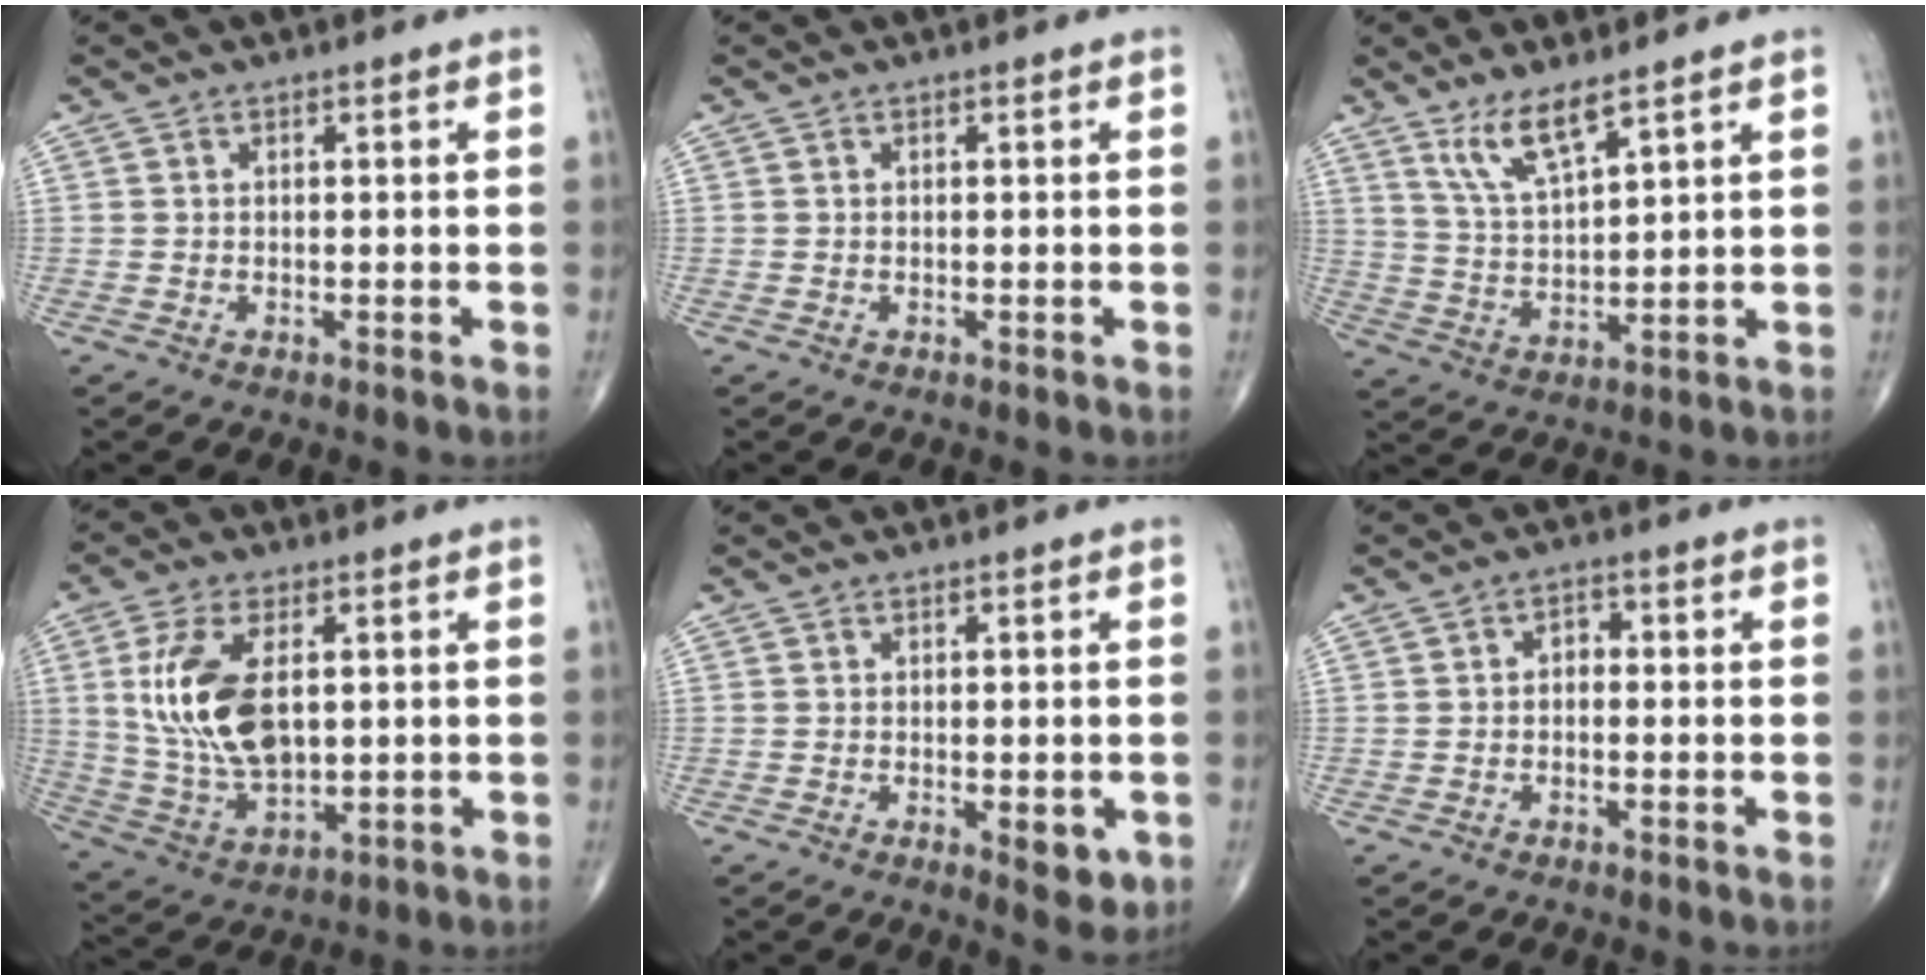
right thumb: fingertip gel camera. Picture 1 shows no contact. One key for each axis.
{"total": 0.0}
{"total": 7.6, "fx": 5.3, "fy": 1.6, "fz": 5.2, "tx": -0.102, "ty": -0.037, "tz": 0.112}
{"total": 14.8, "fx": 2.6, "fy": 7.9, "fz": 12.3, "tx": -0.245, "ty": -0.010, "tz": 0.061}
{"total": 4.4, "fx": -1.1, "fy": 1.9, "fz": 3.8, "tx": -0.036, "ty": -0.008, "tz": -0.011}
{"total": 2.2, "fx": -0.3, "fy": 1.5, "fz": 1.5, "tx": -0.015, "ty": 0.012, "tz": -0.012}